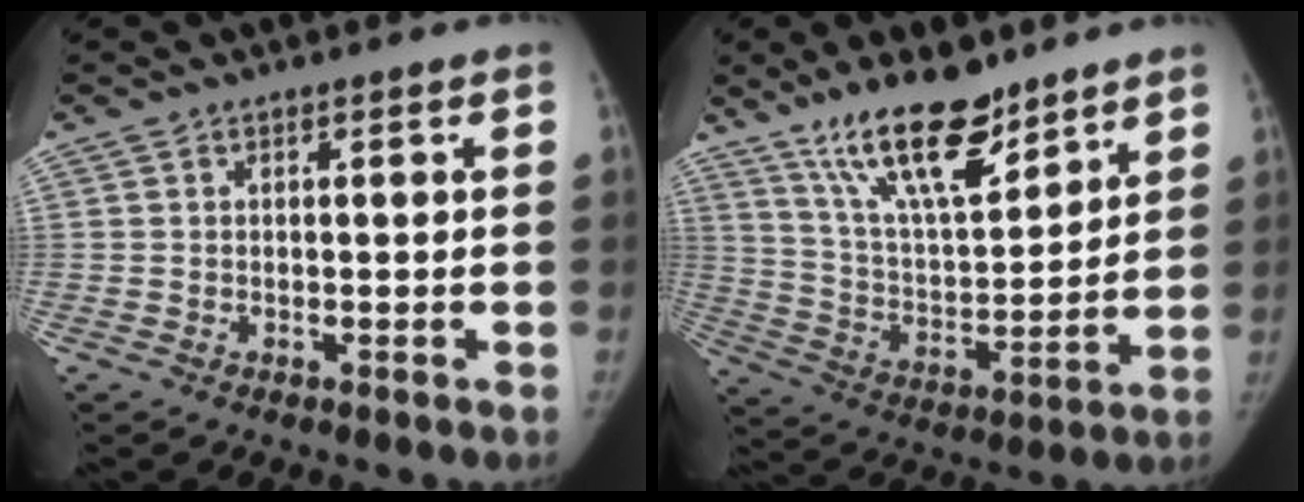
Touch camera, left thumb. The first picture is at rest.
{"total": 16.7, "force": [12.2, 5.6, 9.9], "torque": [-0.136, -0.074, 0.225]}